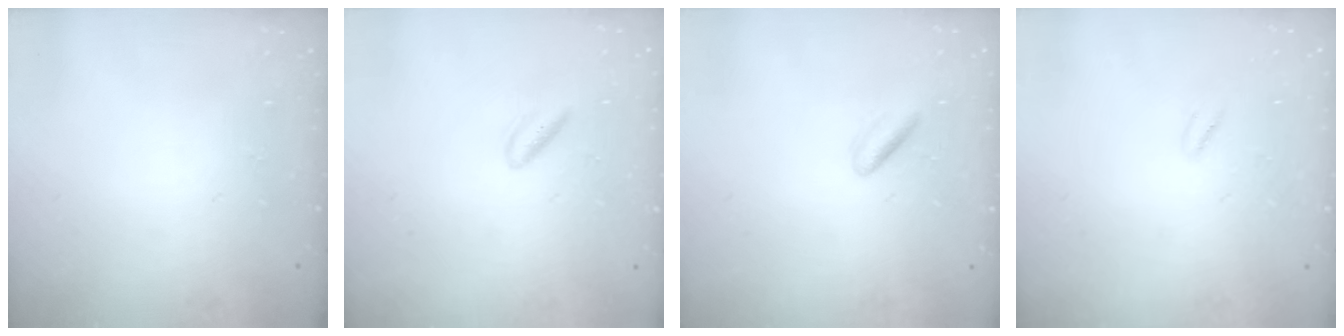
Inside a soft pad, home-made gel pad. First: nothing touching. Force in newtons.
{"total": 2.5, "press": 2.2, "slide": 1.3}
{"total": 2.9, "press": 2.7, "slide": 1.1}
{"total": 1.1, "press": 0.8, "slide": 0.6}